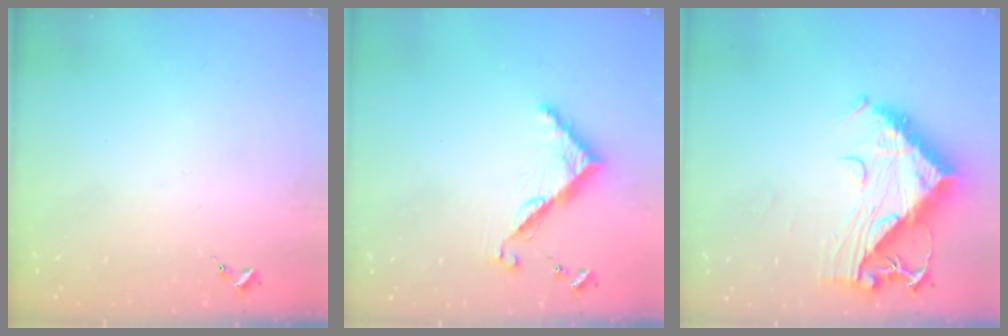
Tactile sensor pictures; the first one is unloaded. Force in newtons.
{"total": 7.7, "press": 7.7, "slide": 0.3}
{"total": 14.5, "press": 14.4, "slide": 1.6}